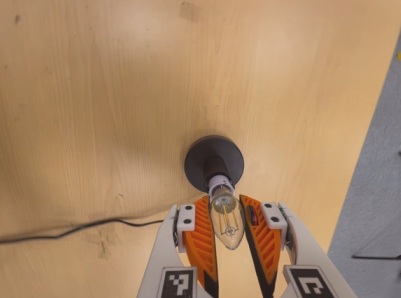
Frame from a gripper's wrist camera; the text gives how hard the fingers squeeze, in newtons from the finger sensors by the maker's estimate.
{"total": 13.5, "left": 12.9, "right": 14.0}